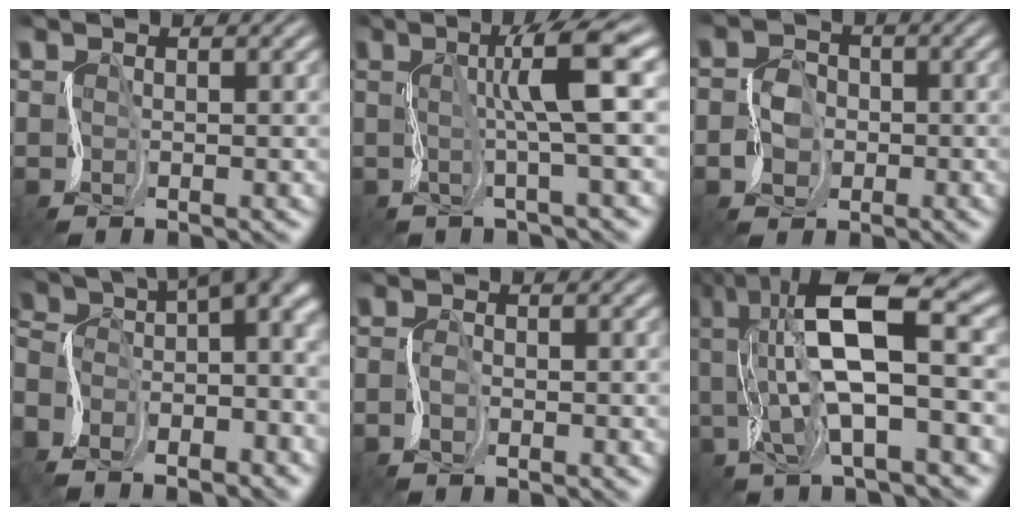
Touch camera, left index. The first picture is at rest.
{"total": 5.5, "force": [1.2, 0.2, 5.4], "torque": [-0.084, 0.020, 0.015]}
{"total": 1.9, "force": [-0.5, 1.8, 0.2], "torque": [-0.017, 0.012, -0.017]}
{"total": 12.3, "force": [-2.7, 6.0, 10.3], "torque": [-0.174, 0.006, -0.005]}
{"total": 0.8, "force": [-0.8, 0.1, 0.0], "torque": [-0.014, 0.004, -0.022]}
{"total": 11.8, "force": [2.8, 3.1, 11.0], "torque": [-0.216, 0.027, 0.057]}